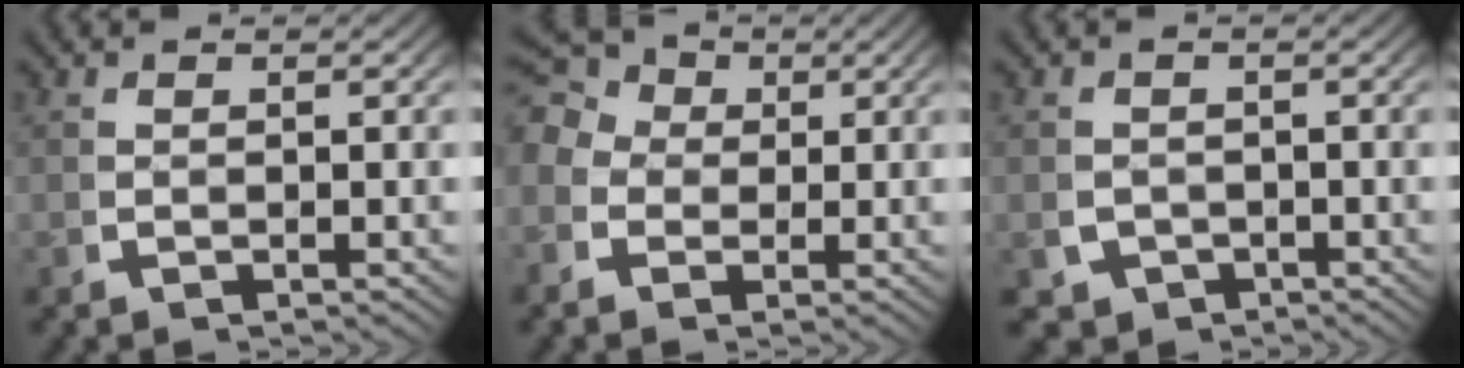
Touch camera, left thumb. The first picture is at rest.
{"total": 7.3, "force": [2.9, 5.4, 3.9], "torque": [-0.059, 0.020, 0.025]}
{"total": 3.7, "force": [-2.1, 2.9, 0.9], "torque": [-0.017, -0.027, -0.029]}